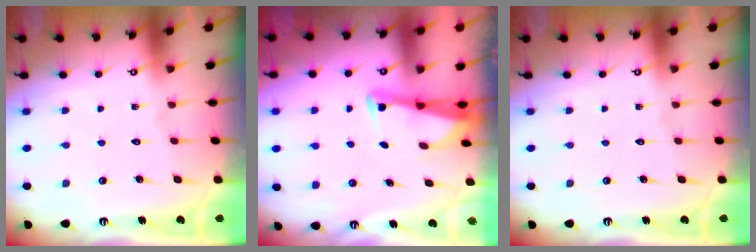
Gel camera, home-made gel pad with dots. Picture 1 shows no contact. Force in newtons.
{"total": 2.7, "press": 2.7, "slide": 0.3}
{"total": 0.0}